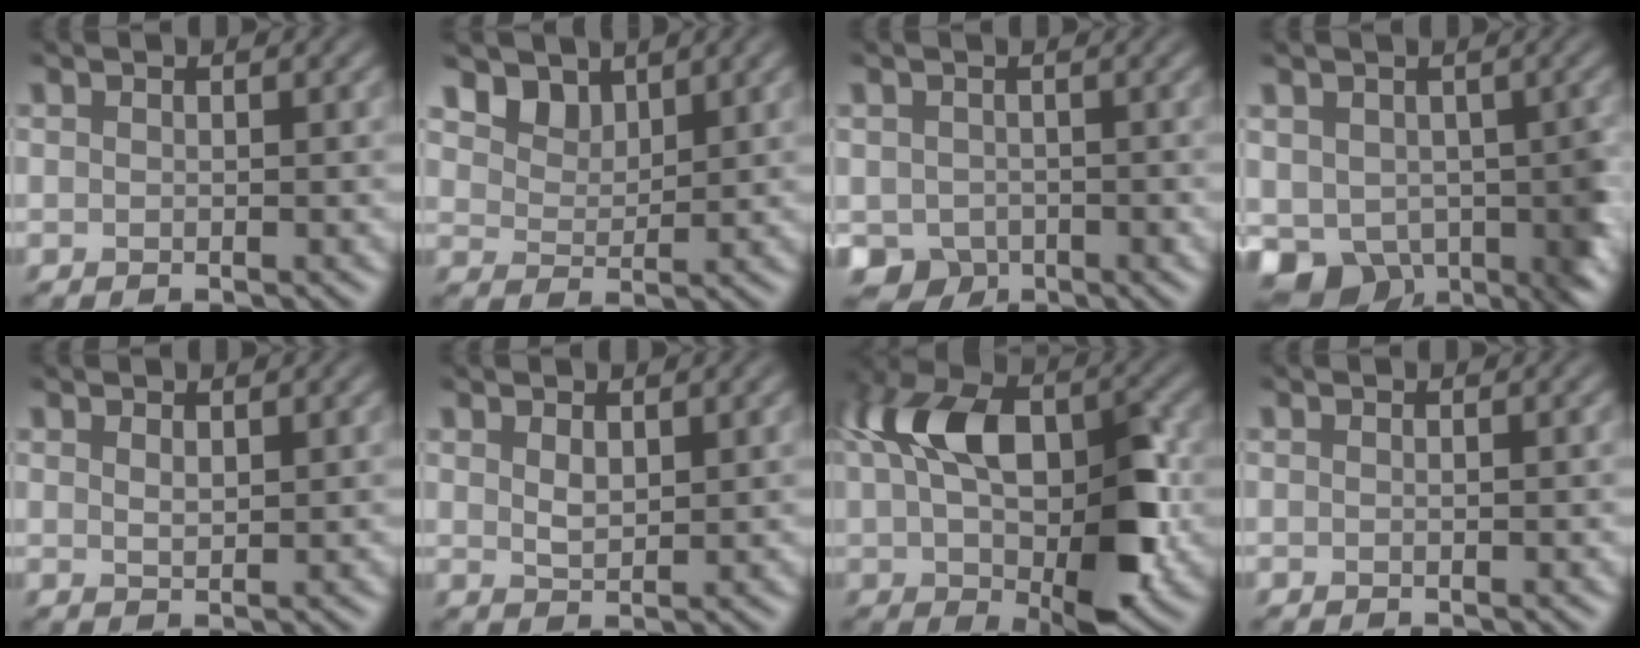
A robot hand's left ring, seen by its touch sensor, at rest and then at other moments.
{"total": 3.5, "force": [2.3, 2.1, 1.6], "torque": [-0.039, -0.017, 0.040]}
{"total": 4.0, "force": [-1.4, 3.5, 1.5], "torque": [-0.023, -0.004, -0.026]}
{"total": 7.9, "force": [-2.4, 5.8, 4.9], "torque": [-0.064, -0.020, -0.053]}
{"total": 0.9, "force": [0.7, 0.1, 0.5], "torque": [-0.004, -0.001, 0.011]}
{"total": 1.3, "force": [0.6, 0.6, 1.0], "torque": [-0.018, -0.005, 0.010]}
{"total": 12.2, "force": [0.1, 6.9, 10.1], "torque": [-0.174, 0.004, -0.002]}
{"total": 0.0}